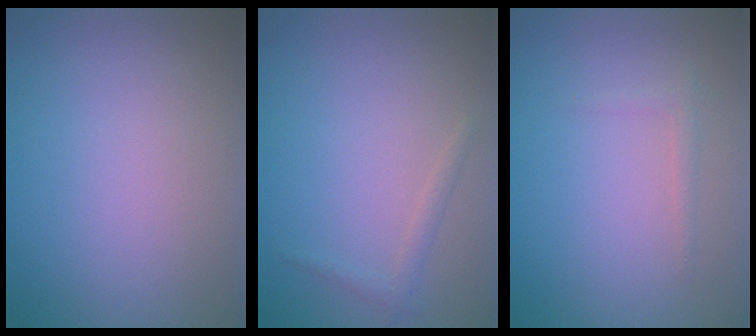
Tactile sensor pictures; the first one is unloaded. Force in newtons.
{"total": 1.0, "press": 1.0, "slide": 0.0}
{"total": 0.9, "press": 0.9, "slide": 0.0}